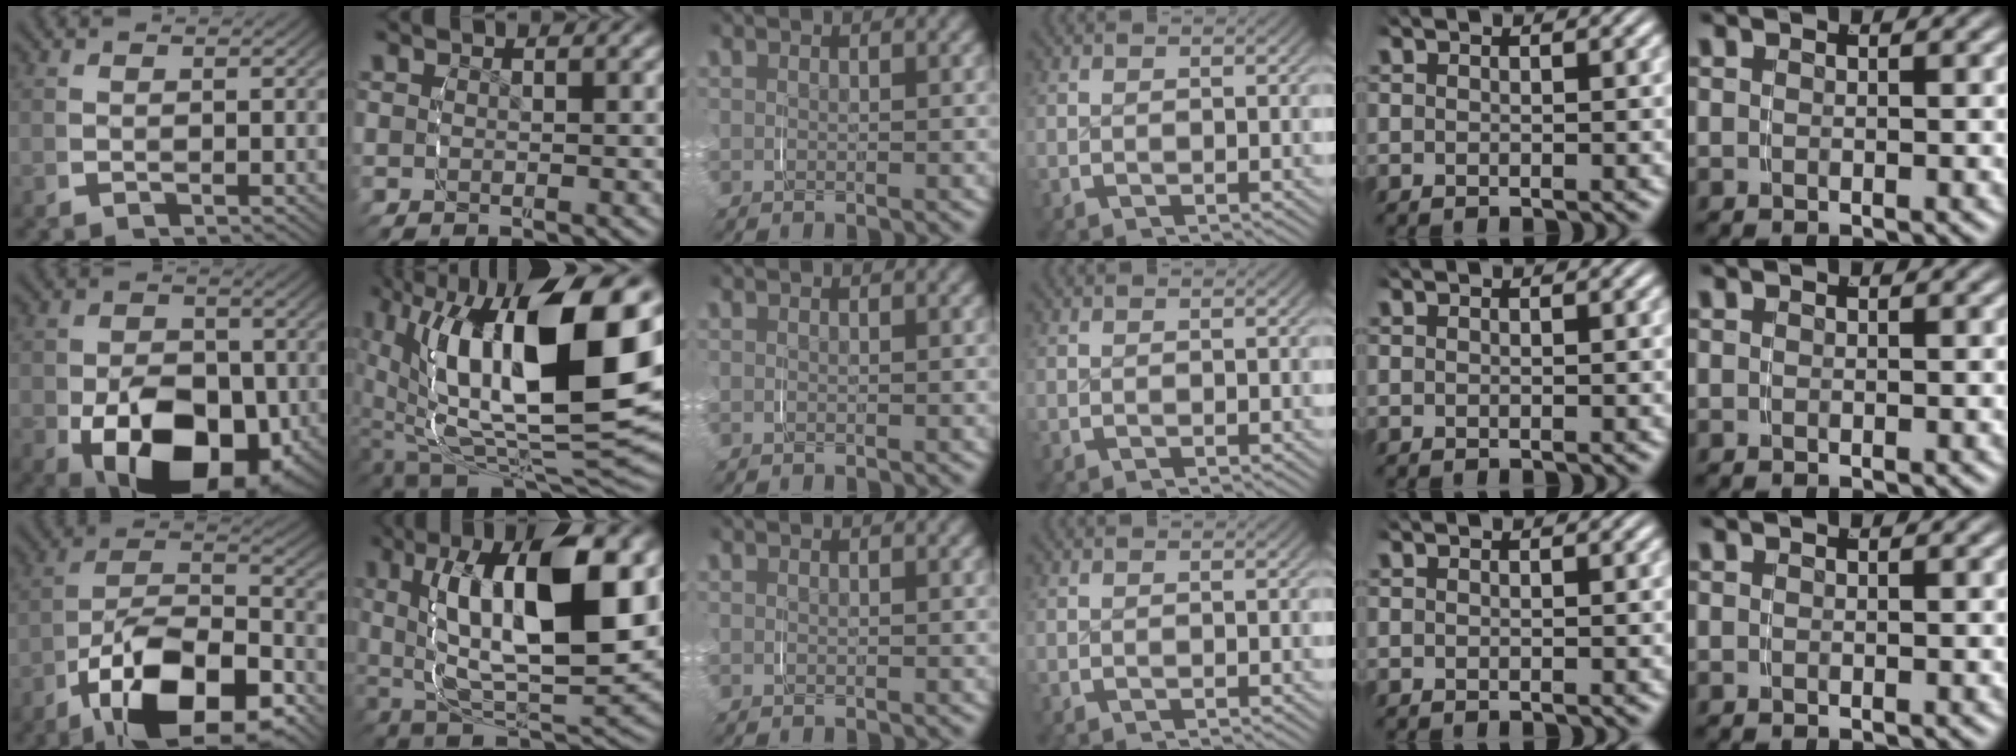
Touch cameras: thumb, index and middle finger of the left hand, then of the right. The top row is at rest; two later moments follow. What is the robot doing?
{"motion": "grasp_and_lifting", "object": "key"}